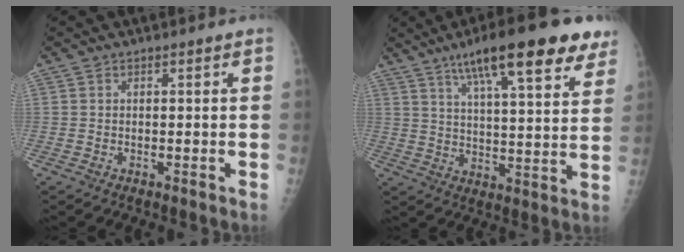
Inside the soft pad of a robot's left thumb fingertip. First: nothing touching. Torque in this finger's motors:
{"motor_torque": [0.26, 0.32, 0.73, -0.49, 0.12]}